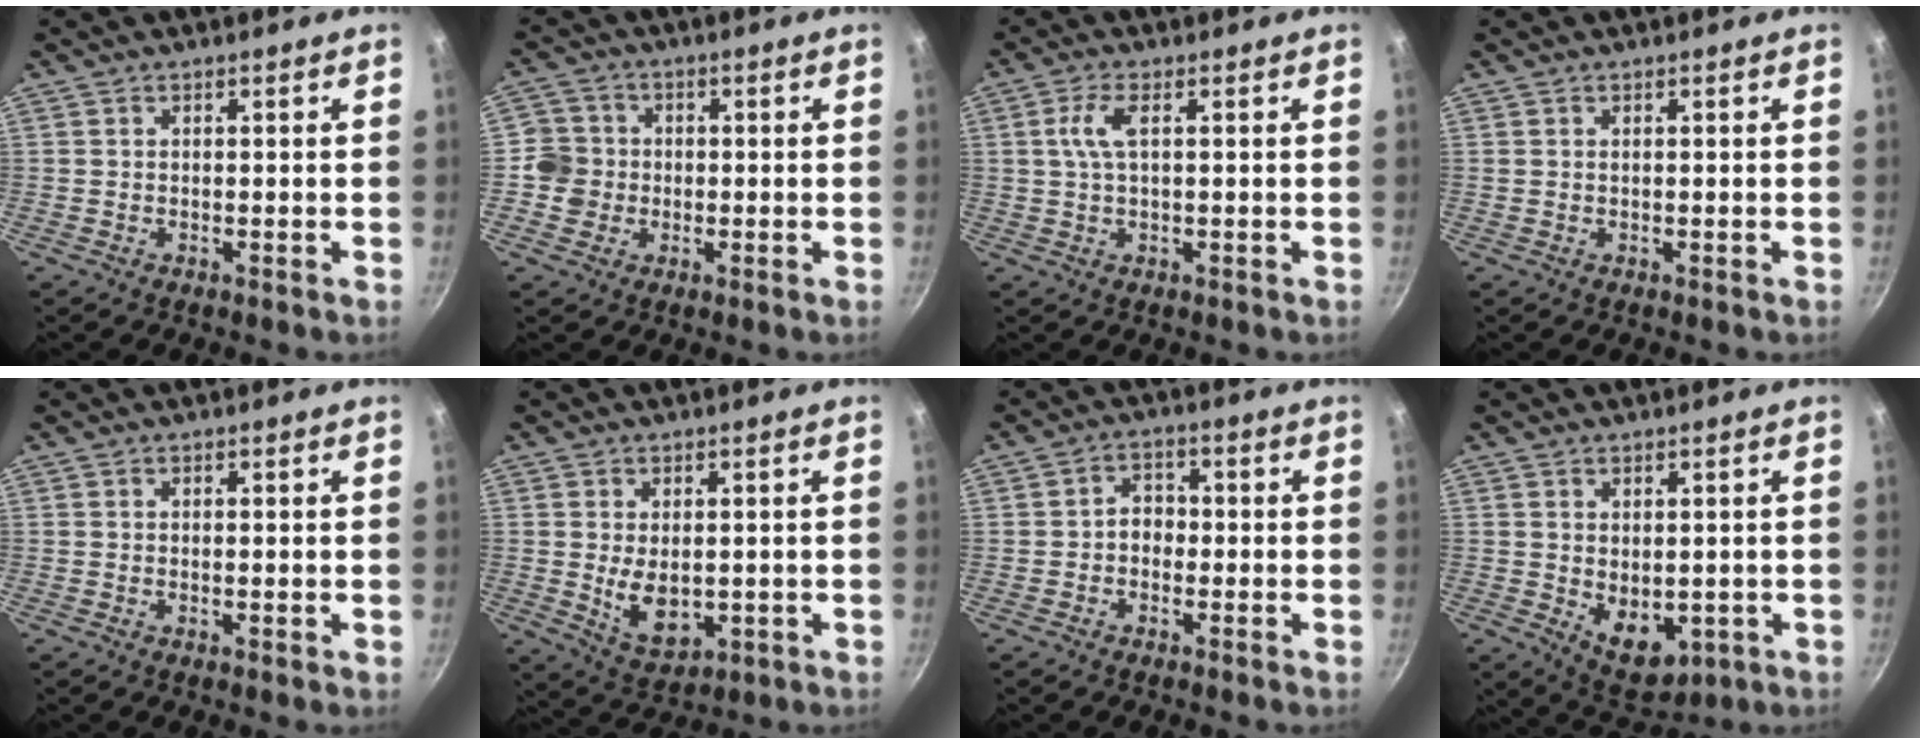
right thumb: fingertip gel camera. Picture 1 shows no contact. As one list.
[{"total": 5.9, "force": [-0.7, 5.7, 1.1], "torque": [0.005, 0.011, -0.020]}, {"total": 4.3, "force": [0.9, 1.7, 3.9], "torque": [-0.097, 0.009, 0.019]}, {"total": 0.0}, {"total": 0.9, "force": [-0.1, 0.3, 0.9], "torque": [-0.013, -0.003, -0.001]}, {"total": 7.1, "force": [-0.4, 4.5, 5.5], "torque": [-0.075, -0.015, 0.007]}, {"total": 3.6, "force": [-0.8, 2.8, 2.1], "torque": [-0.011, 0.019, -0.022]}, {"total": 8.1, "force": [-1.8, 5.2, 6.0], "torque": [-0.067, -0.006, -0.009]}]